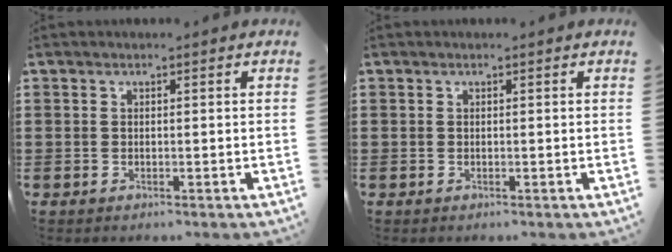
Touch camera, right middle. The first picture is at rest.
{"total": 0.0}